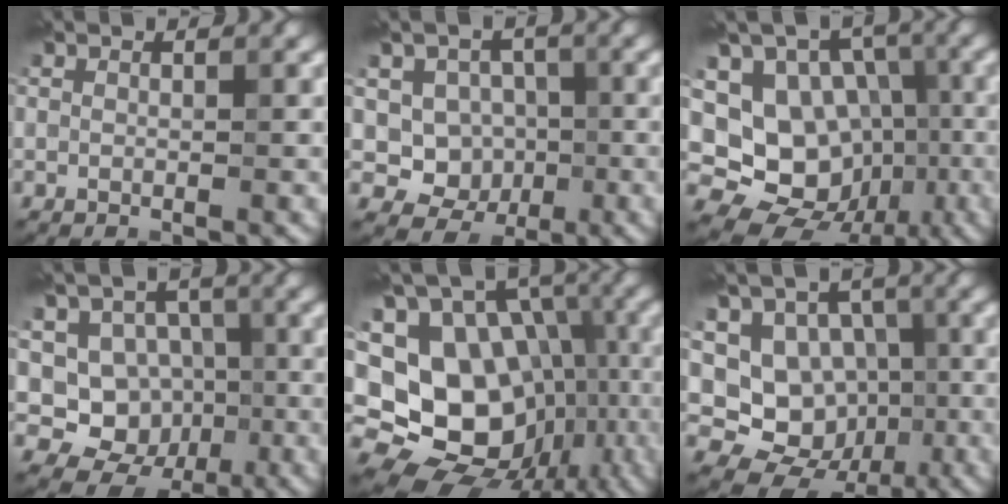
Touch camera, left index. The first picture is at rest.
{"total": 5.4, "force": [-0.3, 4.8, 2.4], "torque": [-0.021, -0.008, -0.021]}
{"total": 13.7, "force": [-2.8, 11.8, 6.3], "torque": [-0.112, 0.012, -0.048]}
{"total": 7.7, "force": [-1.0, 6.9, 3.1], "torque": [-0.043, 0.006, -0.035]}
{"total": 17.6, "force": [-3.2, 14.2, 9.9], "torque": [-0.184, 0.006, -0.028]}
{"total": 8.3, "force": [-1.4, 7.2, 3.9], "torque": [-0.050, -0.008, -0.038]}